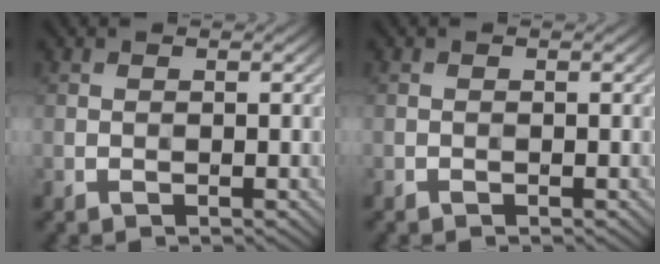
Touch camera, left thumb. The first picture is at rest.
{"total": 0.0}